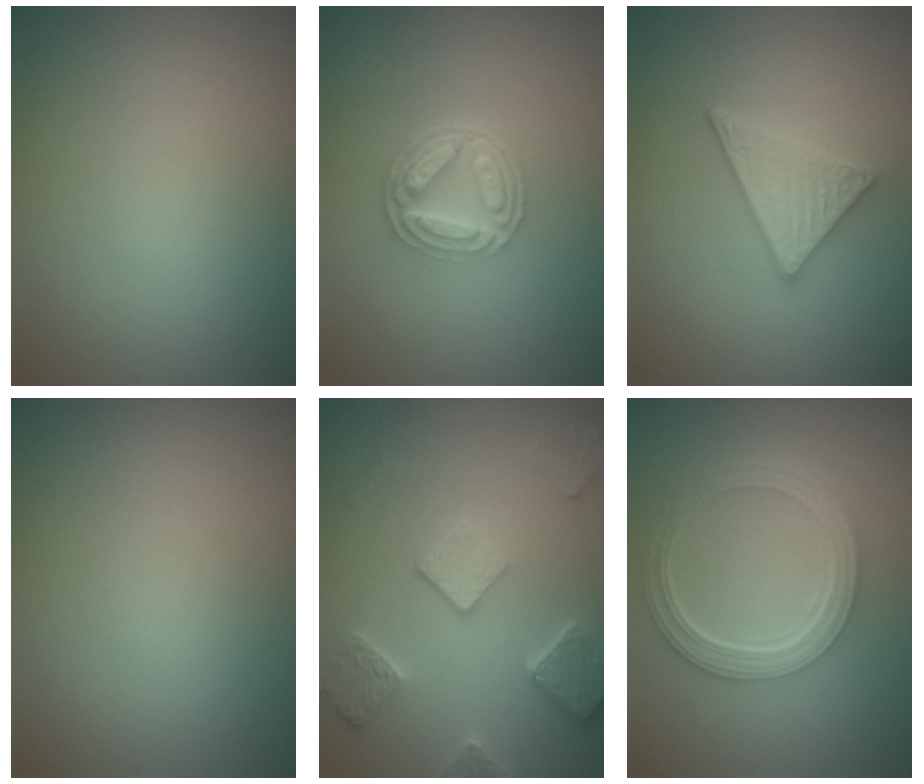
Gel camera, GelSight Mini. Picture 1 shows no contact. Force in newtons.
{"total": 5.0, "press": 3.7, "slide": 3.3}
{"total": 3.6, "press": 3.0, "slide": 1.9}
{"total": 0.0}
{"total": 5.3, "press": 4.1, "slide": 3.4}
{"total": 5.4, "press": 4.0, "slide": 3.6}